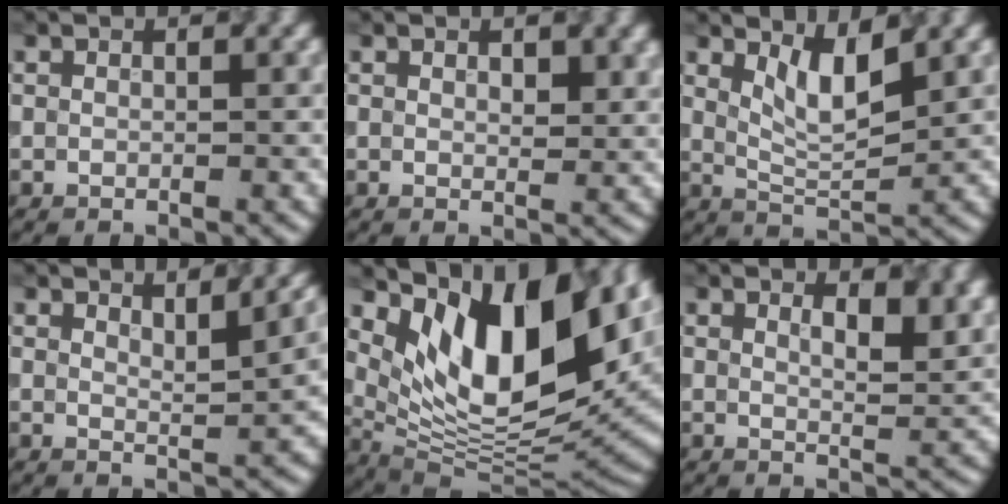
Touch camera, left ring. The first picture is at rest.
{"total": 2.0, "force": [1.0, 0.8, 1.6], "torque": [-0.018, -0.004, 0.019]}
{"total": 3.8, "force": [2.0, 1.1, 3.0], "torque": [-0.060, -0.007, 0.040]}
{"total": 4.5, "force": [2.1, 1.2, 3.8], "torque": [-0.042, 0.010, 0.028]}
{"total": 16.1, "force": [5.9, 7.5, 13.0], "torque": [-0.200, -0.002, 0.106]}
{"total": 4.9, "force": [2.5, 1.9, 3.8], "torque": [-0.043, 0.001, 0.035]}